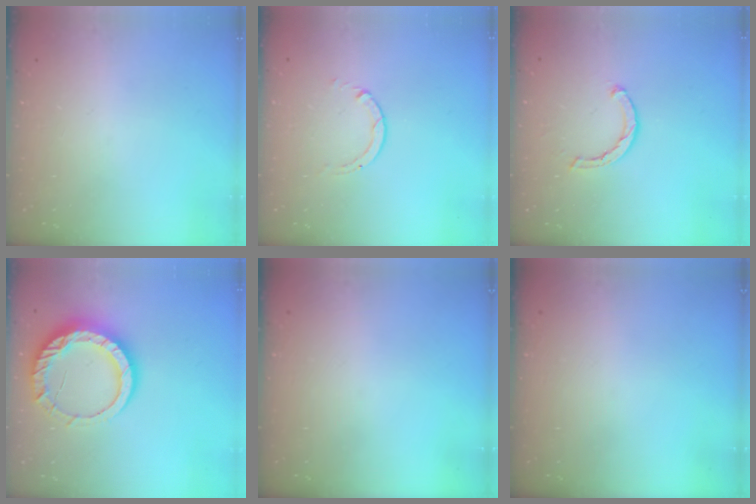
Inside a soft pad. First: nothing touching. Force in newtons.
{"total": 0.9, "press": 0.9, "slide": 0.1}
{"total": 2.1, "press": 2.1, "slide": 0.1}
{"total": 14.3, "press": 14.3, "slide": 1.3}
{"total": 0.0}
{"total": 0.0}